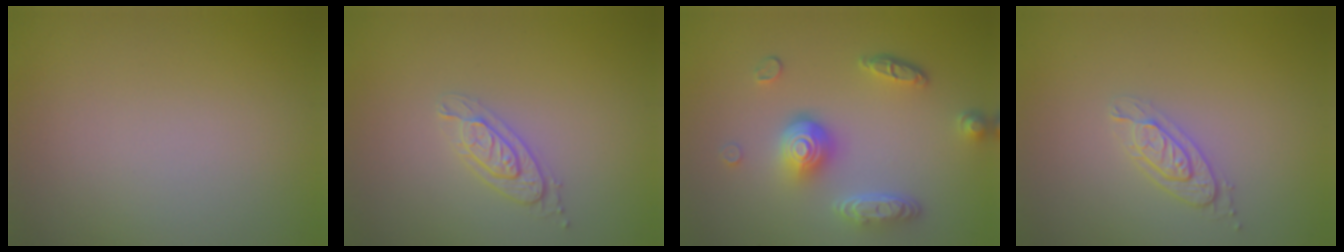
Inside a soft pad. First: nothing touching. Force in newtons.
{"total": 2.1, "press": 2.1, "slide": 0.4}
{"total": 5.1, "press": 3.8, "slide": 3.4}
{"total": 2.1, "press": 2.0, "slide": 0.7}